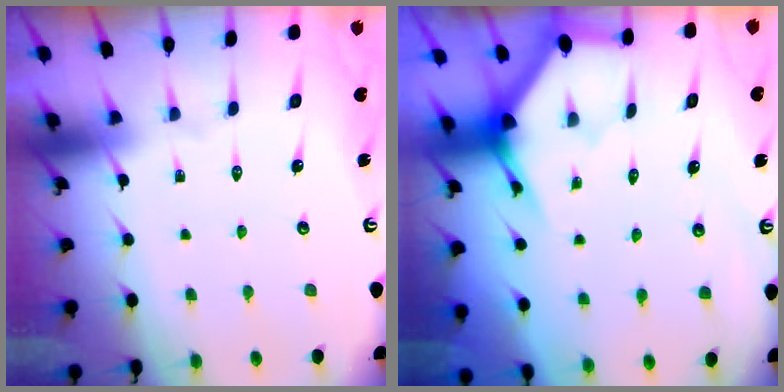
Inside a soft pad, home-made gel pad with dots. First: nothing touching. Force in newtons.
{"total": 3.6, "press": 3.6, "slide": 0.2}